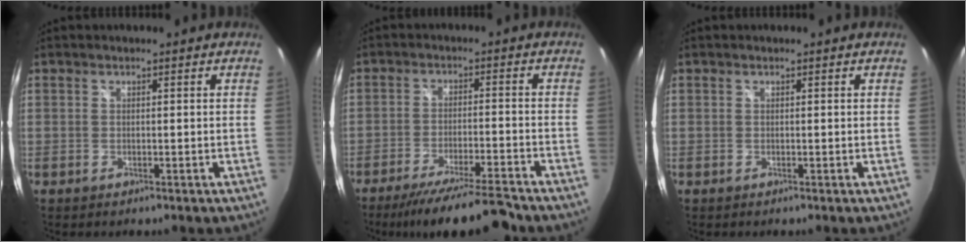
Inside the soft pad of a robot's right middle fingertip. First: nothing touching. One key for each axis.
{"total": 13.4, "fx": -11.8, "fy": 0.3, "fz": 6.5, "tx": -0.125, "ty": -0.015, "tz": -0.183}
{"total": 0.0}